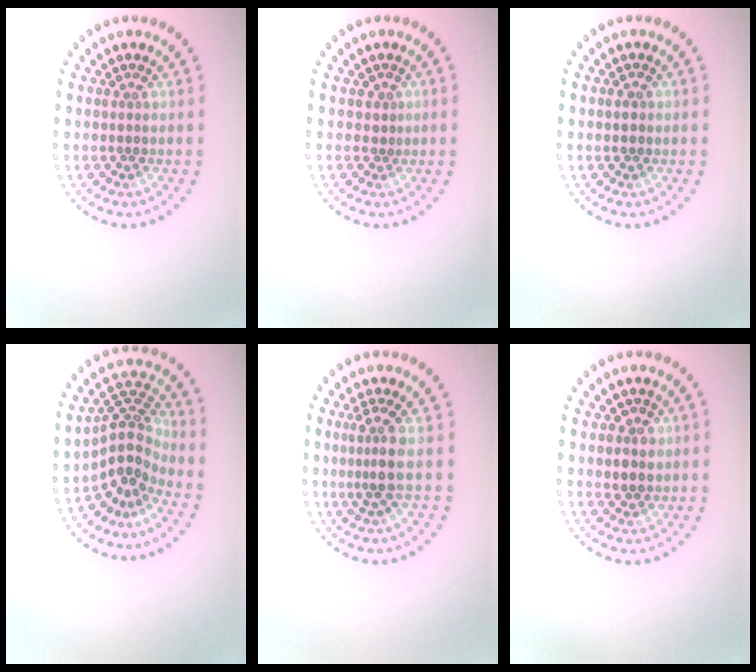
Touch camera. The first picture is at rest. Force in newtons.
{"total": 0.6, "press": 0.2, "slide": 0.5}
{"total": 1.4, "press": 1.4, "slide": 0.1}
{"total": 3.9, "press": 2.7, "slide": 2.8}
{"total": 2.4, "press": 1.8, "slide": 1.7}
{"total": 2.1, "press": 2.0, "slide": 0.6}